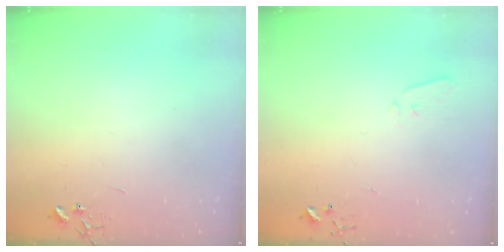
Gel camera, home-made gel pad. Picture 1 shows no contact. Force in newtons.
{"total": 3.6, "press": 3.5, "slide": 0.6}